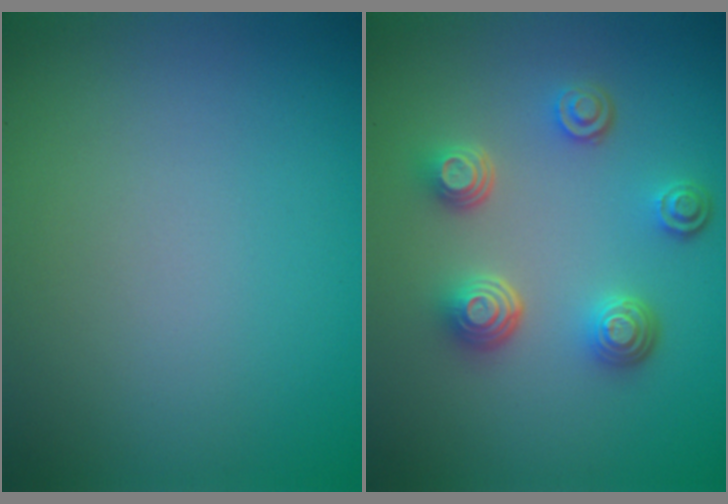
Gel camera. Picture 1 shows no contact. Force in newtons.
{"total": 4.5, "press": 3.5, "slide": 2.8}